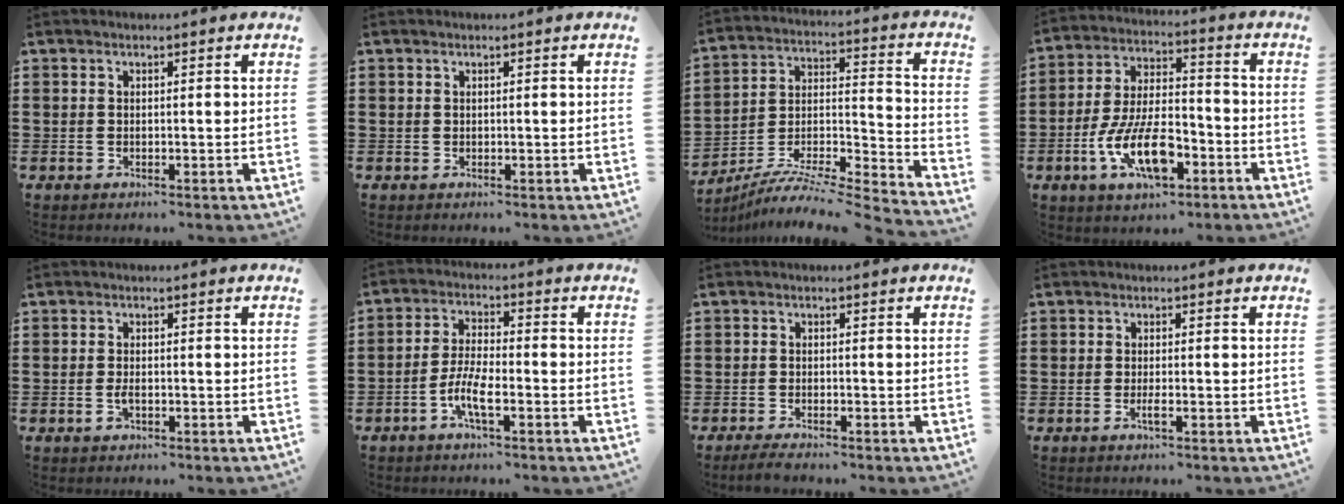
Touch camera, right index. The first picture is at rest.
{"total": 0.0}
{"total": 8.0, "force": [-7.3, 0.1, 3.1], "torque": [-0.052, -0.002, -0.151]}
{"total": 11.9, "force": [-5.1, 5.0, 9.6], "torque": [-0.206, 0.002, -0.092]}
{"total": 2.0, "force": [-0.8, 0.8, 1.6], "torque": [-0.039, -0.004, -0.017]}
{"total": 6.0, "force": [-2.8, 1.5, 5.0], "torque": [-0.124, -0.012, -0.060]}
{"total": 1.9, "force": [-1.8, 0.1, 0.7], "torque": [-0.012, 0.000, -0.034]}
{"total": 1.6, "force": [-0.7, 0.2, 1.5], "torque": [-0.034, -0.004, -0.014]}